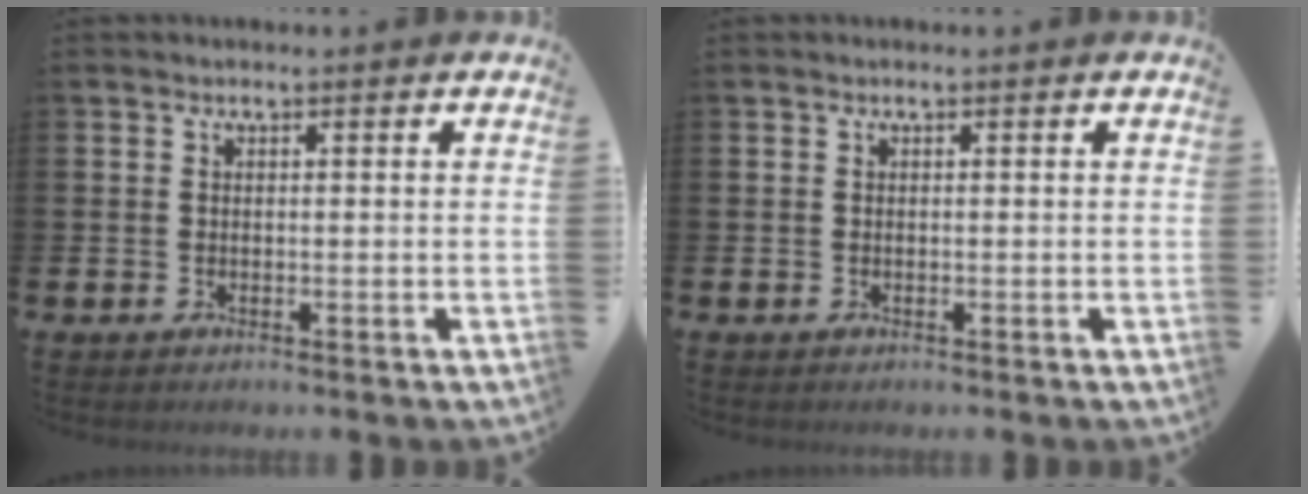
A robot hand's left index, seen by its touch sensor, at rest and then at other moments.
{"total": 0.0}